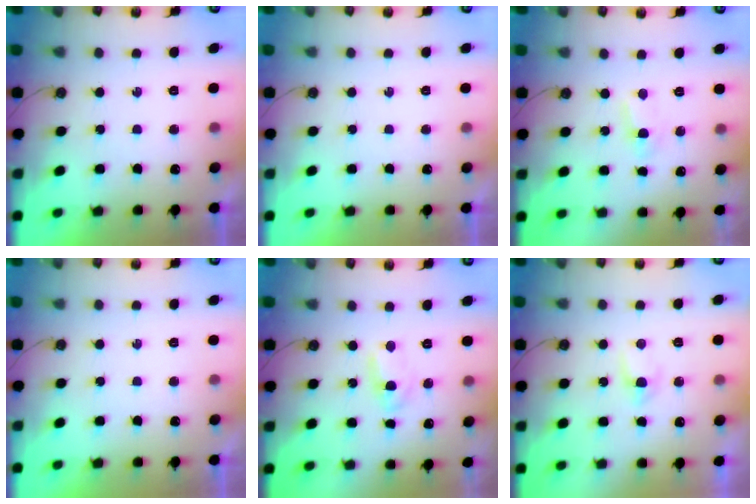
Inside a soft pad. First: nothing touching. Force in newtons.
{"total": 0.0}
{"total": 2.1, "press": 2.1, "slide": 0.3}
{"total": 0.0}
{"total": 2.3, "press": 2.3, "slide": 0.2}
{"total": 2.5, "press": 2.5, "slide": 0.4}